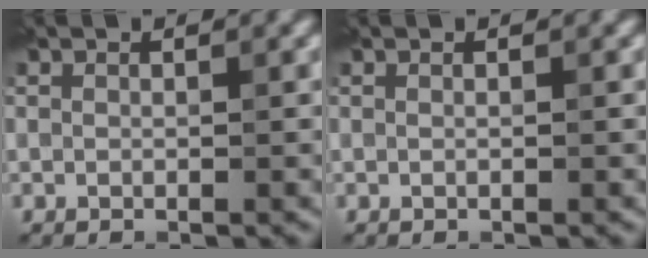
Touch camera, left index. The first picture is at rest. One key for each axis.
{"total": 0.0}